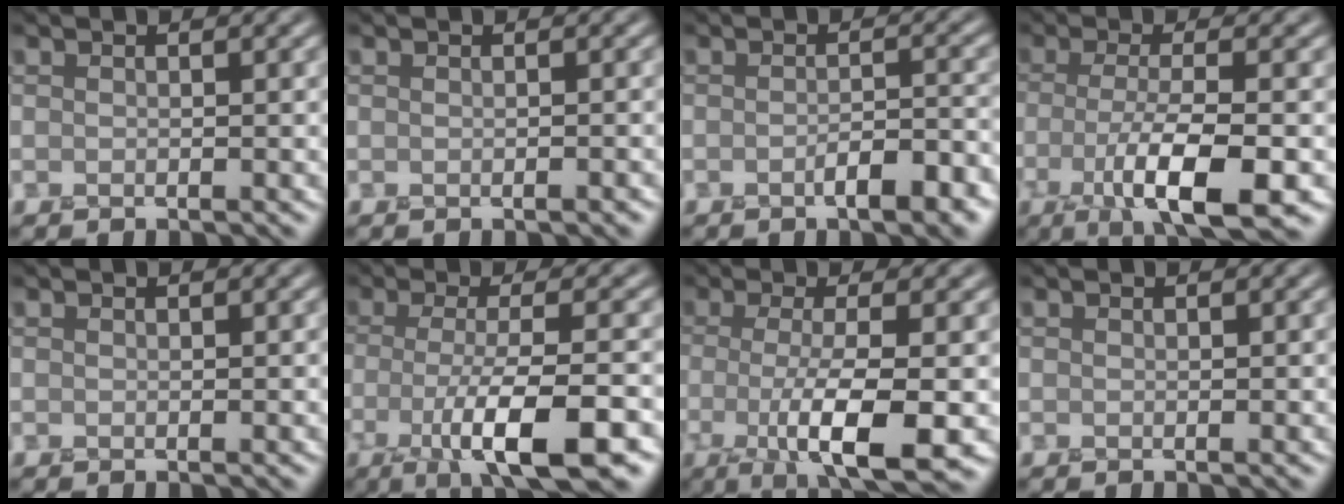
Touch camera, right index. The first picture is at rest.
{"total": 0.6, "force": [-0.2, 0.2, 0.5], "torque": [-0.005, -0.002, -0.005]}
{"total": 3.7, "force": [-1.5, 1.2, 3.2], "torque": [-0.050, 0.002, -0.023]}
{"total": 7.1, "force": [-2.4, 1.8, 6.5], "torque": [-0.113, 0.000, -0.046]}
{"total": 0.0}
{"total": 8.0, "force": [-3.0, 1.7, 7.2], "torque": [-0.119, -0.001, -0.056]}
{"total": 7.3, "force": [-1.6, 1.7, 6.9], "torque": [-0.116, -0.007, -0.030]}
{"total": 0.0}